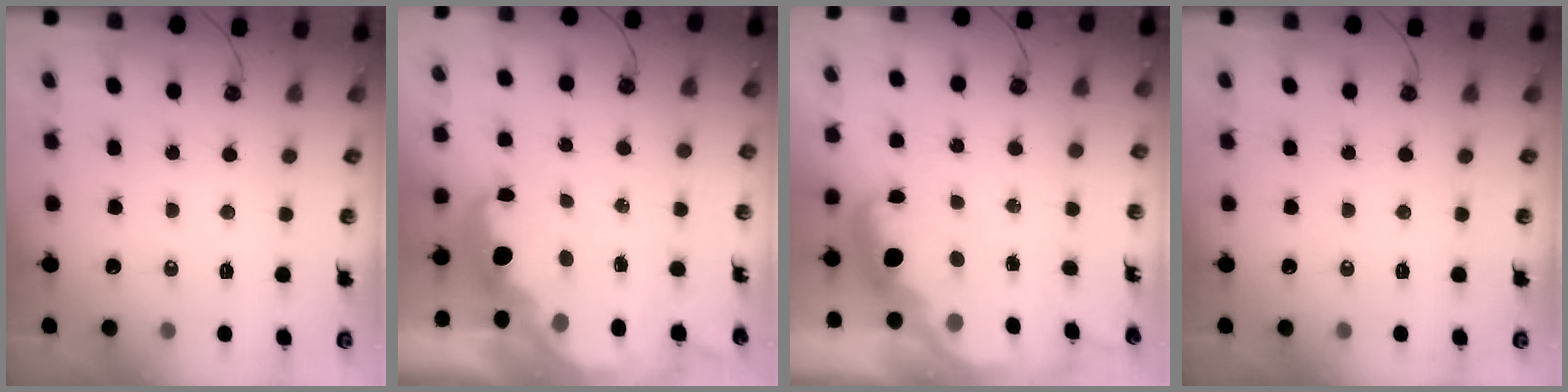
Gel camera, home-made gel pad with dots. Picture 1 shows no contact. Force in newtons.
{"total": 5.6, "press": 5.6, "slide": 0.8}
{"total": 3.3, "press": 3.3, "slide": 0.5}
{"total": 0.0}